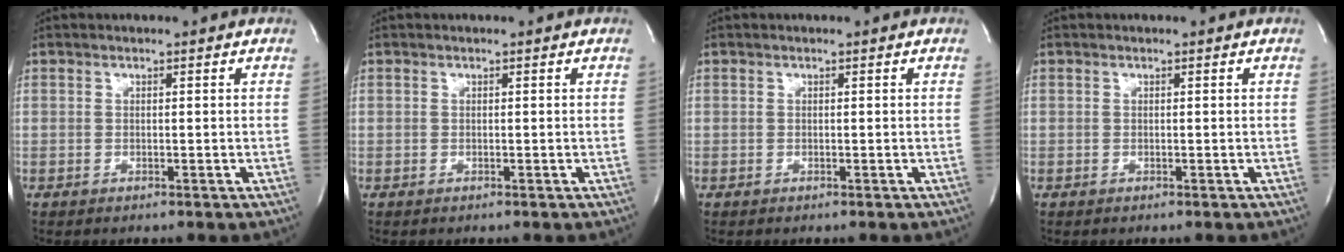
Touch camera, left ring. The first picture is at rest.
{"total": 0.0}
{"total": 0.0}
{"total": 0.0}